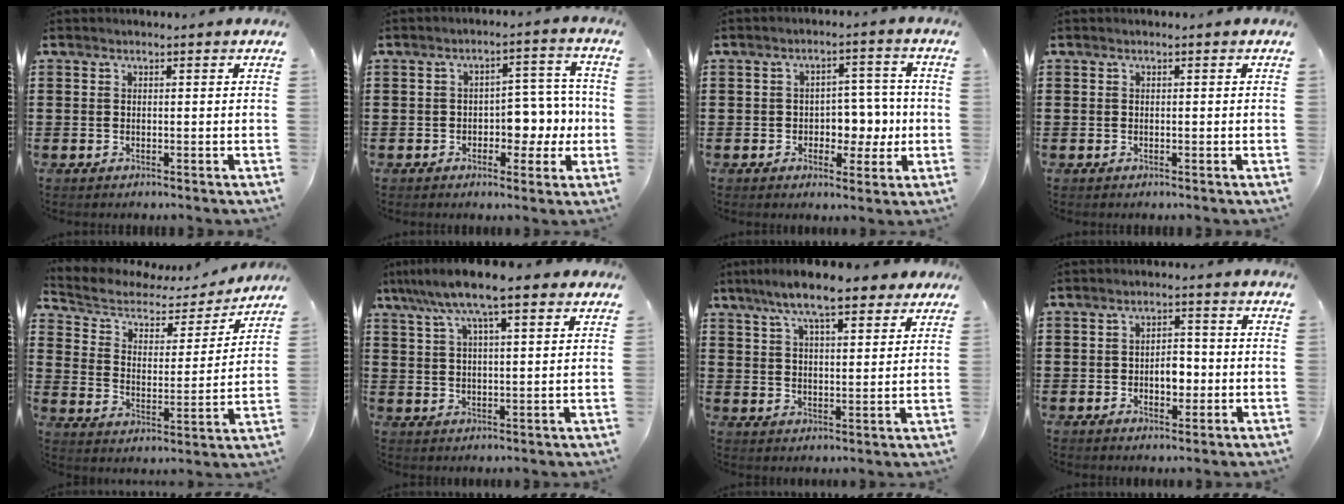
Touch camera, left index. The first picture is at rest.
{"total": 5.7, "force": [-1.2, 3.8, 4.1], "torque": [-0.064, 0.006, -0.029]}
{"total": 5.2, "force": [-0.6, 4.2, 2.9], "torque": [-0.045, 0.002, -0.020]}
{"total": 0.0}
{"total": 4.1, "force": [3.0, 2.5, 1.3], "torque": [-0.051, -0.016, 0.042]}
{"total": 9.6, "force": [6.7, 1.9, 6.7], "torque": [-0.143, -0.003, 0.119]}
{"total": 9.7, "force": [7.5, 2.0, 5.7], "torque": [-0.123, -0.009, 0.134]}
{"total": 4.2, "force": [-0.8, 2.4, 3.3], "torque": [-0.048, 0.001, -0.022]}